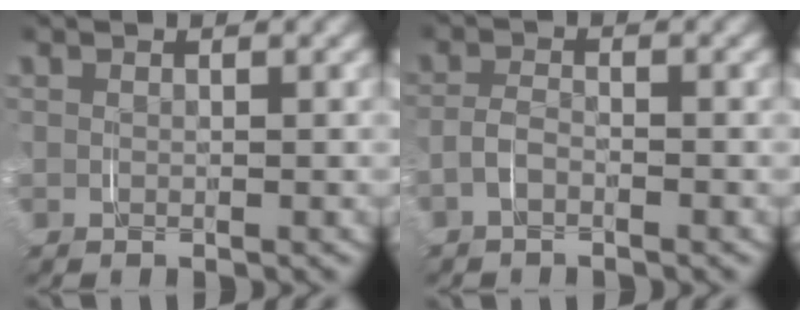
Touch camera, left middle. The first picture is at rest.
{"total": 1.9, "force": [-0.9, 1.2, 1.1], "torque": [-0.033, 0.004, -0.022]}